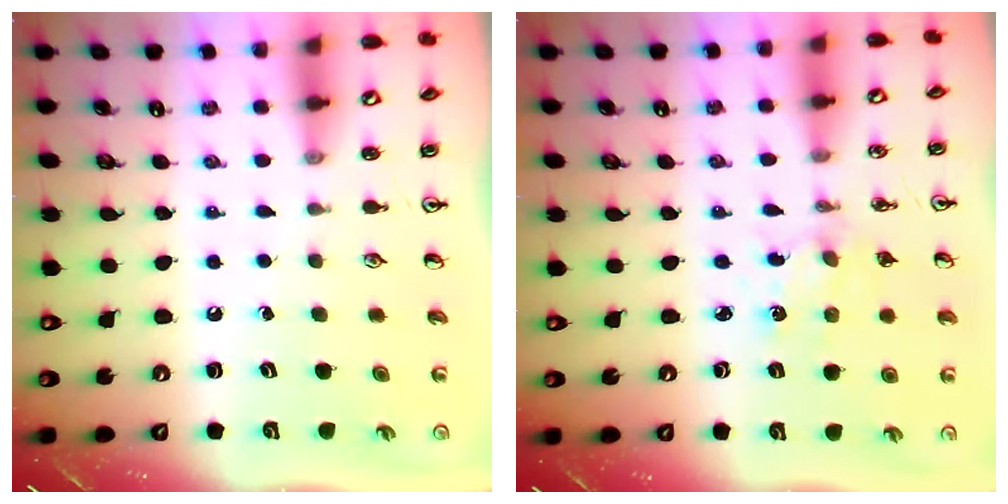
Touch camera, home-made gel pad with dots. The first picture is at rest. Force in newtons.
{"total": 3.5, "press": 3.5, "slide": 0.3}